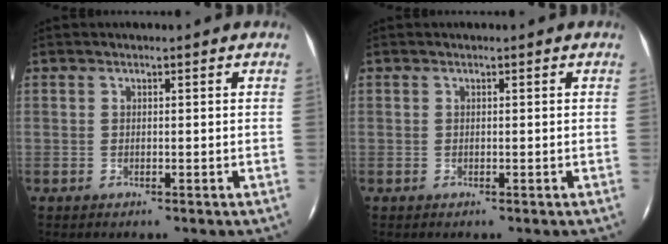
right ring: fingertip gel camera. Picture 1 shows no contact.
{"total": 0.0}